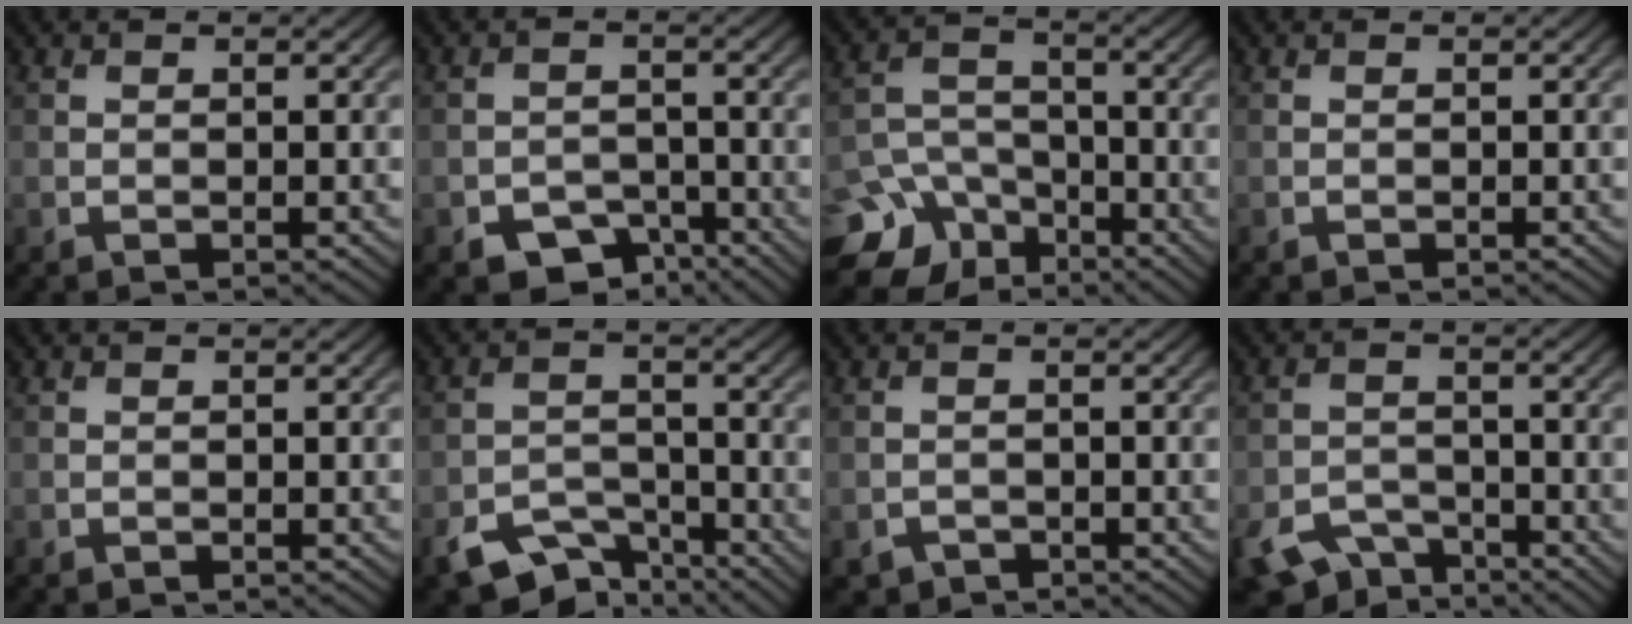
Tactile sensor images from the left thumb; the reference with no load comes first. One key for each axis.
{"total": 5.2, "fx": -3.6, "fy": 3.0, "fz": 2.2, "tx": -0.034, "ty": -0.006, "tz": -0.064}
{"total": 10.3, "fx": -6.8, "fy": 6.9, "fz": 3.5, "tx": -0.088, "ty": -0.016, "tz": -0.123}
{"total": 0.0}
{"total": 0.0}
{"total": 6.9, "fx": -5.2, "fy": 3.4, "fz": 3.1, "tx": -0.057, "ty": -0.011, "tz": -0.097}
{"total": 1.4, "fx": -1.1, "fy": 0.9, "fz": 0.2, "tx": -0.004, "ty": -0.001, "tz": -0.024}
{"total": 6.3, "fx": -4.6, "fy": 3.2, "fz": 2.9, "tx": -0.059, "ty": -0.010, "tz": -0.090}